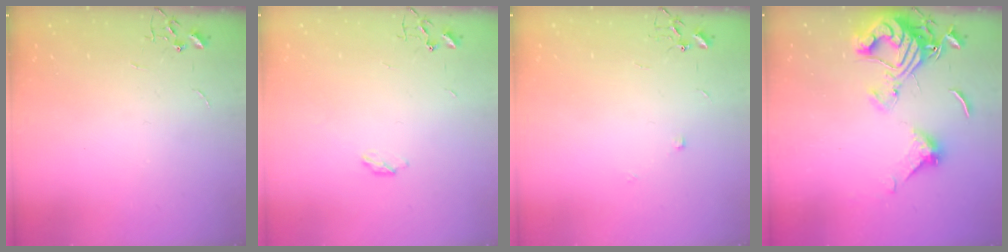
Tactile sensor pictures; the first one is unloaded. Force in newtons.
{"total": 2.8, "press": 2.7, "slide": 0.5}
{"total": 4.3, "press": 4.2, "slide": 1.1}
{"total": 15.3, "press": 15.3, "slide": 1.6}